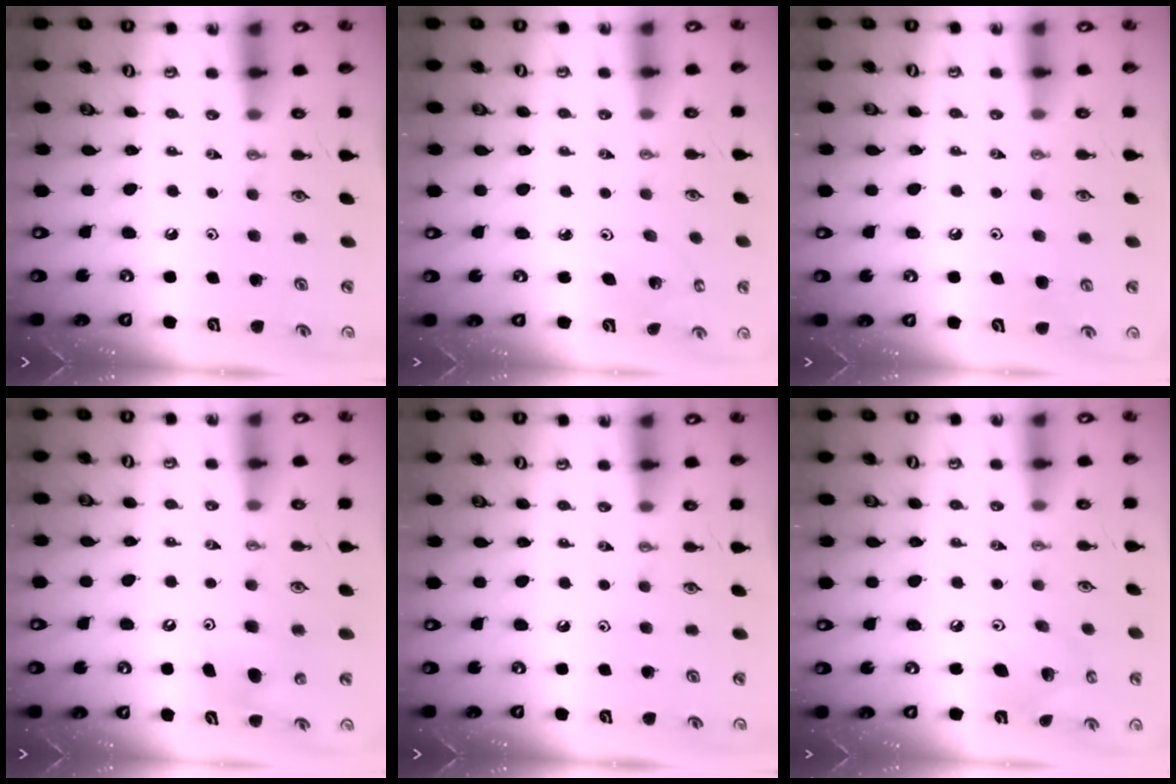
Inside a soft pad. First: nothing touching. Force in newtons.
{"total": 2.2, "press": 2.2, "slide": 0.2}
{"total": 5.6, "press": 5.5, "slide": 1.3}
{"total": 7.0, "press": 6.8, "slide": 1.7}
{"total": 0.0}
{"total": 9.7, "press": 9.5, "slide": 1.8}